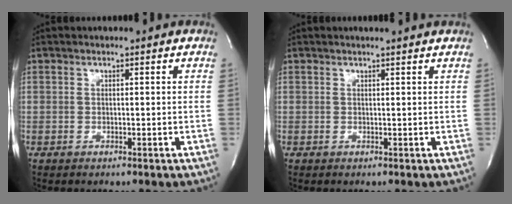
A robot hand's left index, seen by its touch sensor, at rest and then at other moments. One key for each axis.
{"total": 2.0, "fx": 1.8, "fy": -0.4, "fz": 0.7, "tx": -0.013, "ty": 0.002, "tz": 0.021}